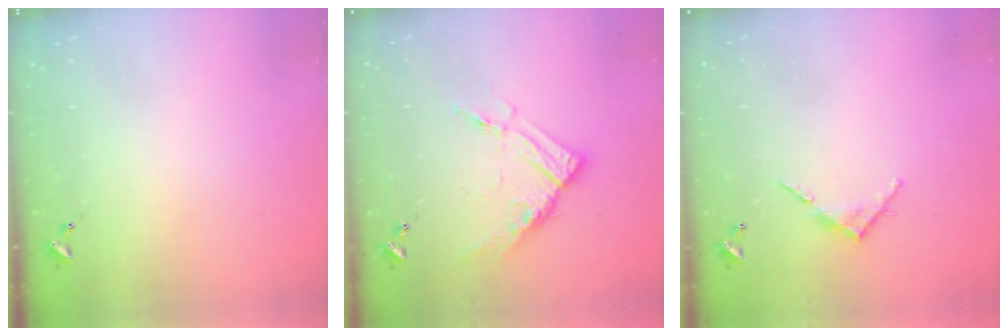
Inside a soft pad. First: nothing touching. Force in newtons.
{"total": 11.9, "press": 11.9, "slide": 0.6}
{"total": 5.7, "press": 5.7, "slide": 0.4}